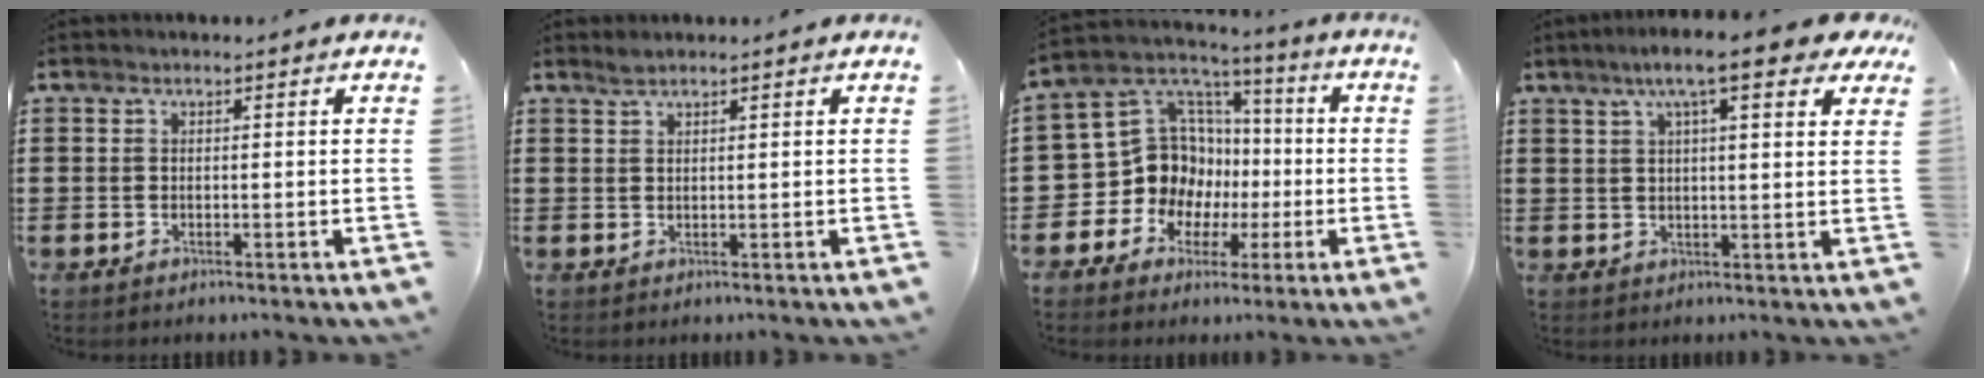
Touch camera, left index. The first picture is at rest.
{"total": 1.2, "force": [1.0, 0.1, 0.5], "torque": [-0.012, 0.000, 0.020]}
{"total": 13.1, "force": [-1.0, 12.0, 5.1], "torque": [-0.152, -0.010, -0.011]}
{"total": 8.2, "force": [5.2, 1.3, 6.2], "torque": [-0.117, 0.001, 0.086]}